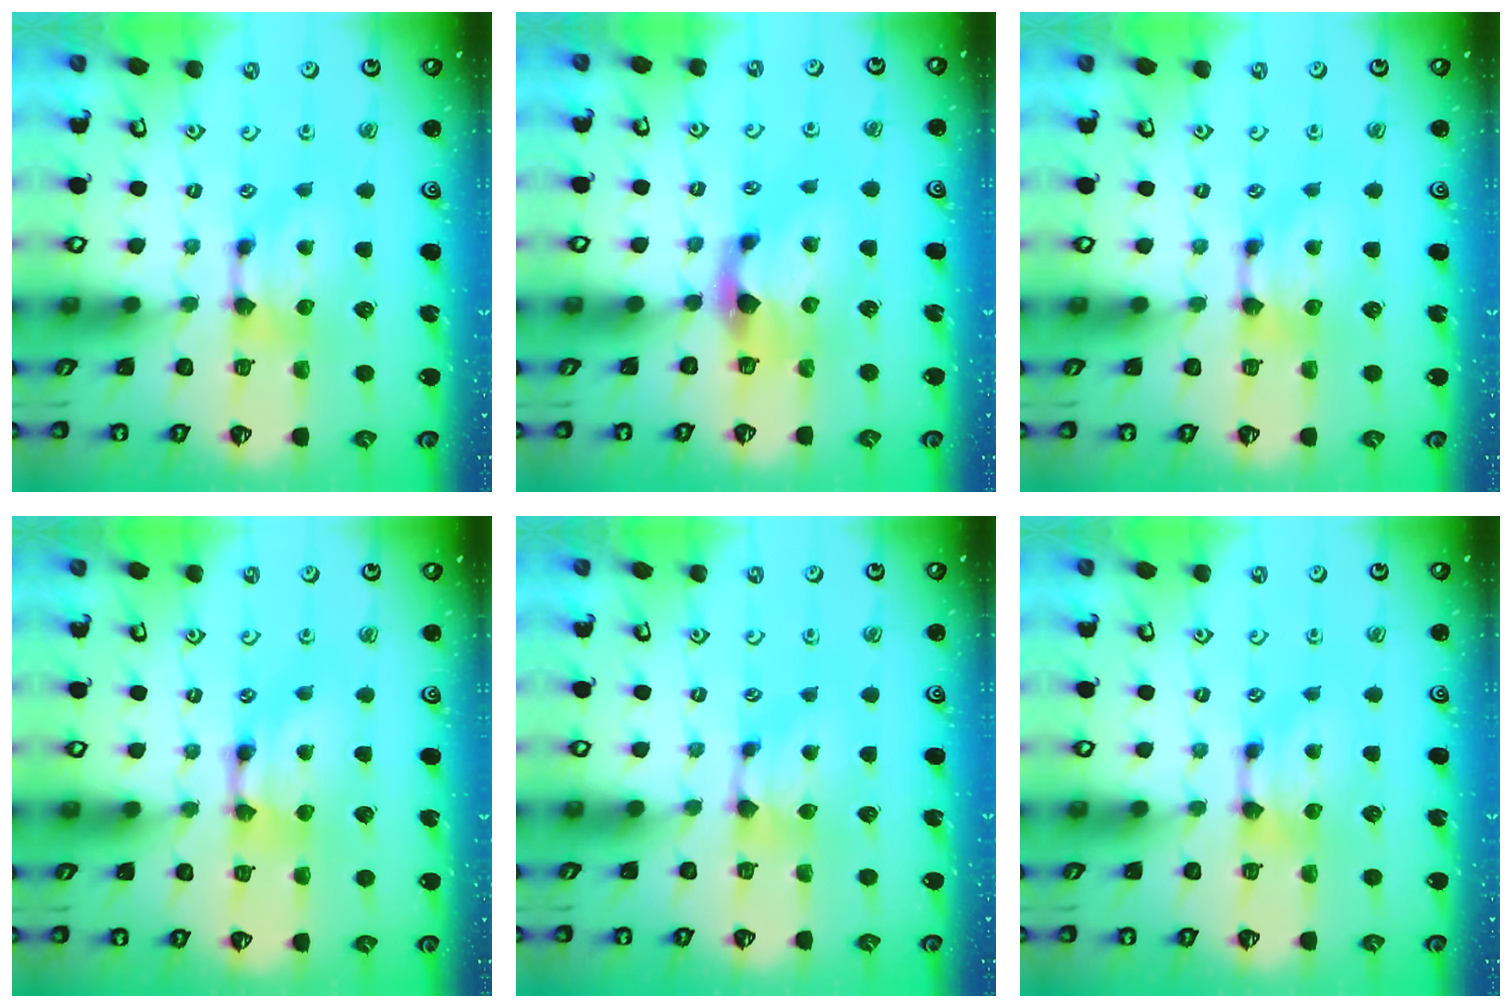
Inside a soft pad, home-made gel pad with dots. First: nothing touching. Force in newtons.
{"total": 2.3, "press": 1.9, "slide": 1.2}
{"total": 0.0}
{"total": 2.1, "press": 2.1, "slide": 0.1}
{"total": 0.8, "press": 0.4, "slide": 0.6}
{"total": 0.0}